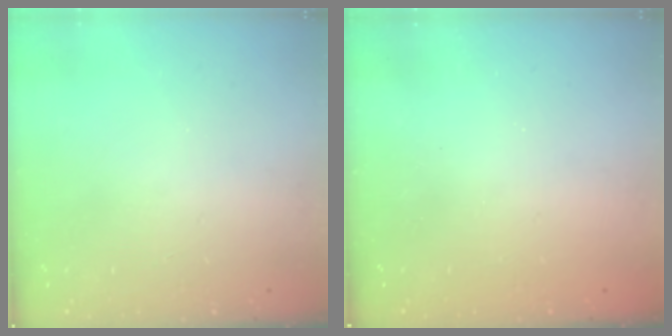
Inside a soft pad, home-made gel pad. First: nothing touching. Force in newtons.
{"total": 2.6, "press": 2.5, "slide": 0.9}